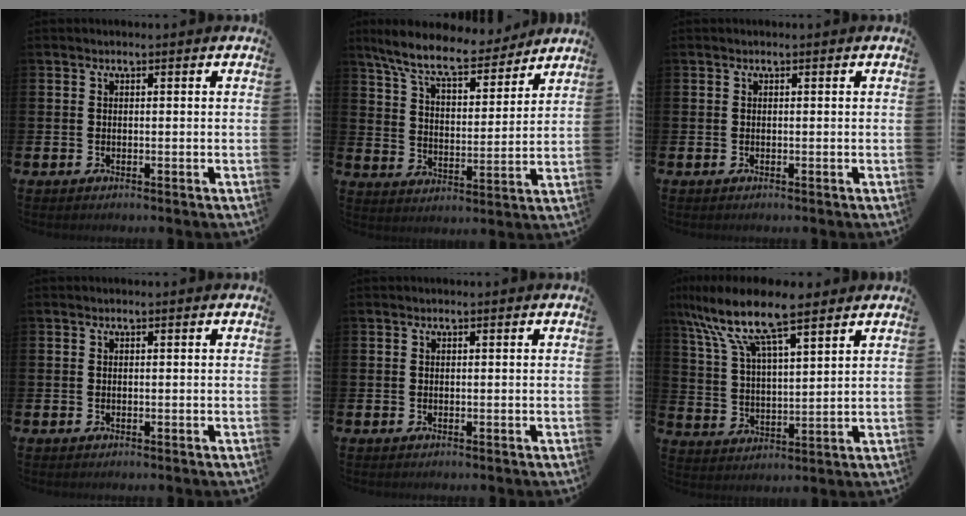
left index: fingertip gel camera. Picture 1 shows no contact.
{"total": 9.3, "force": [8.3, 1.9, 3.8], "torque": [-0.104, -0.049, 0.145]}
{"total": 0.0}
{"total": 0.0}
{"total": 0.0}
{"total": 10.6, "force": [8.6, 2.5, 5.8], "torque": [-0.150, -0.031, 0.152]}